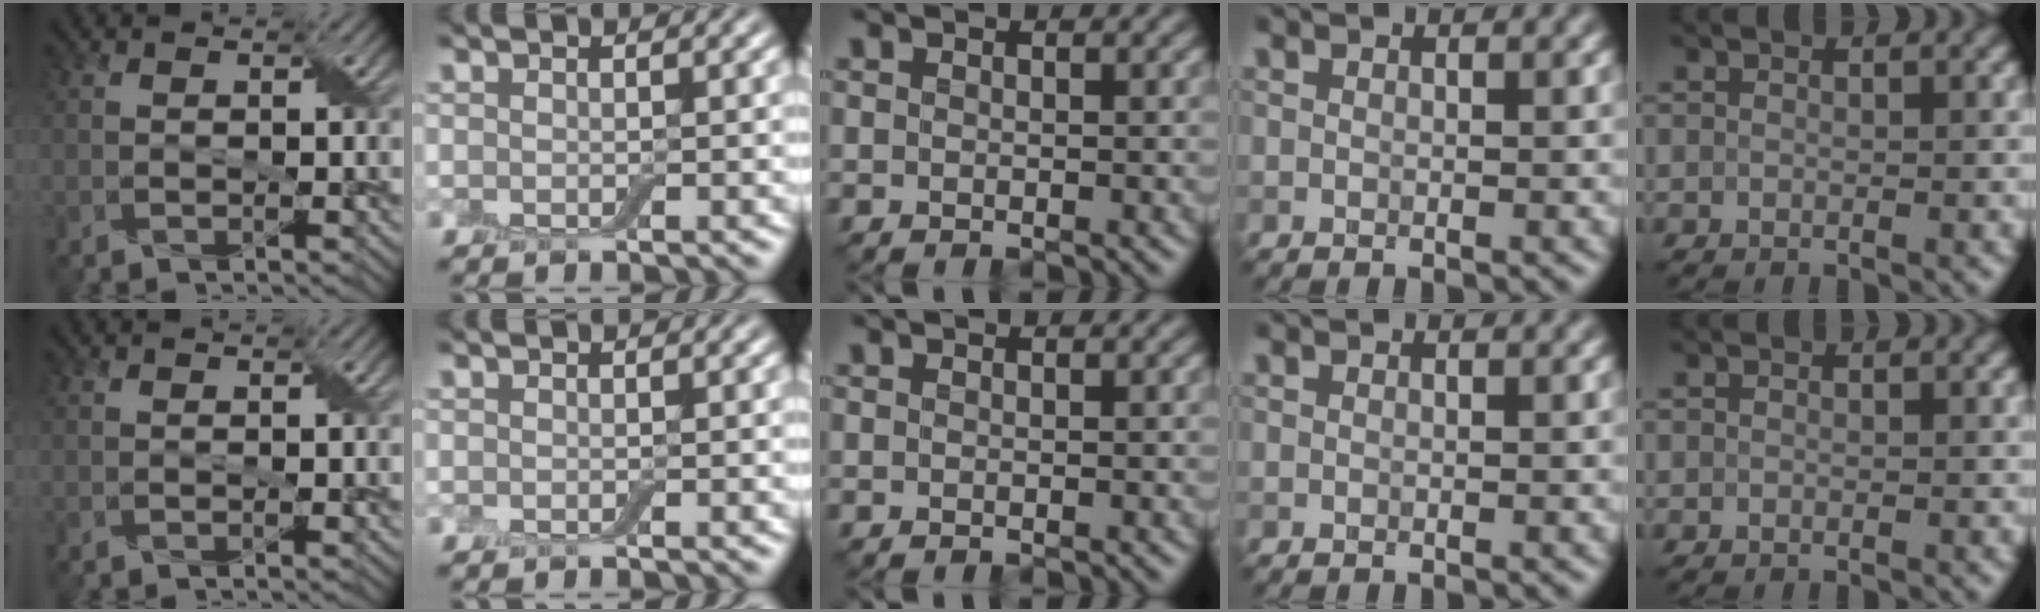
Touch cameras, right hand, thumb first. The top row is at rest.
{}